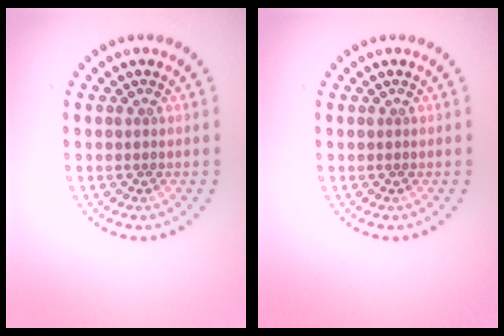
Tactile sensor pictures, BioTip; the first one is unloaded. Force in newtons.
{"total": 0.0}